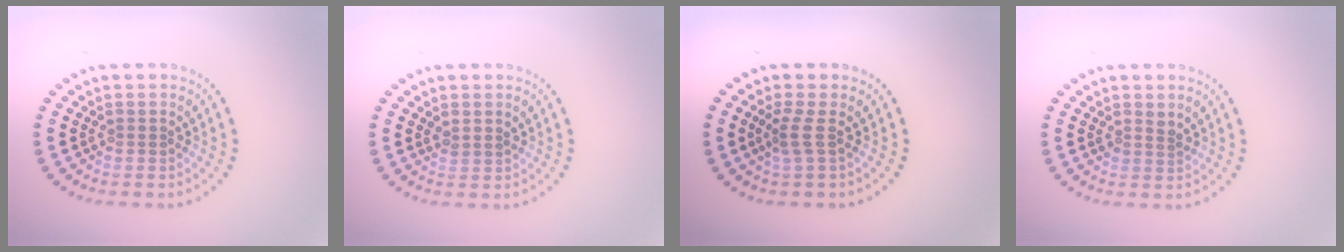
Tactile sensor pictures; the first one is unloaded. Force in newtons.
{"total": 0.6, "press": 0.4, "slide": 0.4}
{"total": 1.8, "press": 1.1, "slide": 1.4}
{"total": 1.1, "press": 0.8, "slide": 0.7}